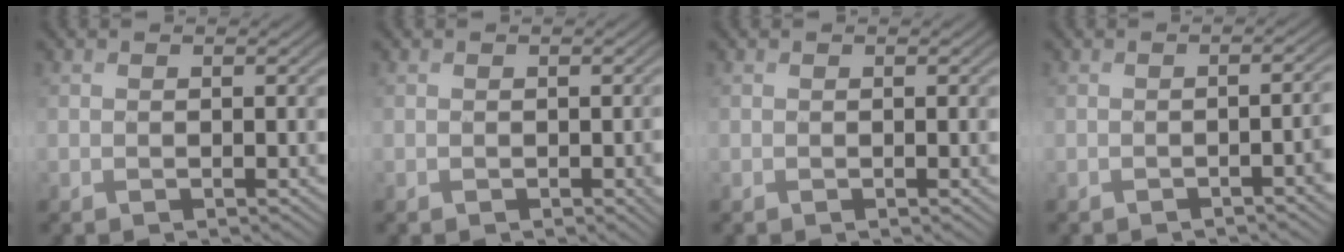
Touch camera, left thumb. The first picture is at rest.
{"total": 1.3, "force": [-0.3, 0.8, 1.0], "torque": [-0.015, -0.007, -0.002]}
{"total": 0.7, "force": [0.0, 0.1, 0.7], "torque": [-0.010, -0.001, 0.000]}
{"total": 3.4, "force": [-1.1, 0.8, 3.1], "torque": [-0.034, 0.006, -0.023]}